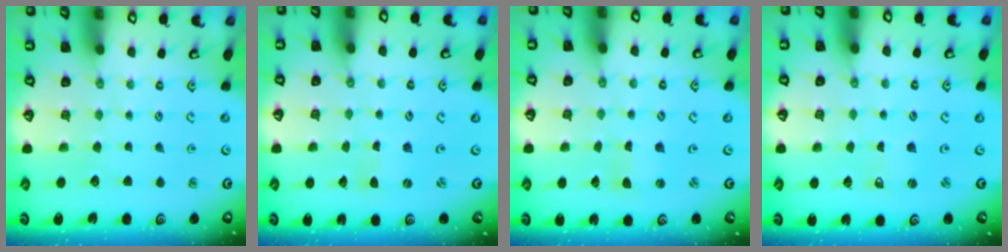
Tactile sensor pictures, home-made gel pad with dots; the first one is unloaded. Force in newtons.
{"total": 0.0}
{"total": 0.8, "press": 0.8, "slide": 0.3}
{"total": 1.2, "press": 1.2, "slide": 0.0}